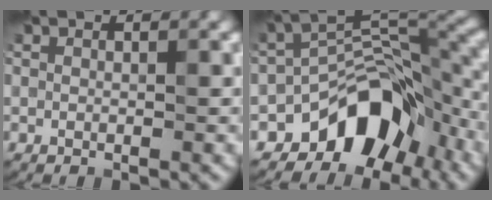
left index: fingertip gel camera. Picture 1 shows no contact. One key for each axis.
{"total": 9.3, "fx": -5.4, "fy": 5.4, "fz": 5.4, "tx": -0.063, "ty": 0.008, "tz": -0.098}